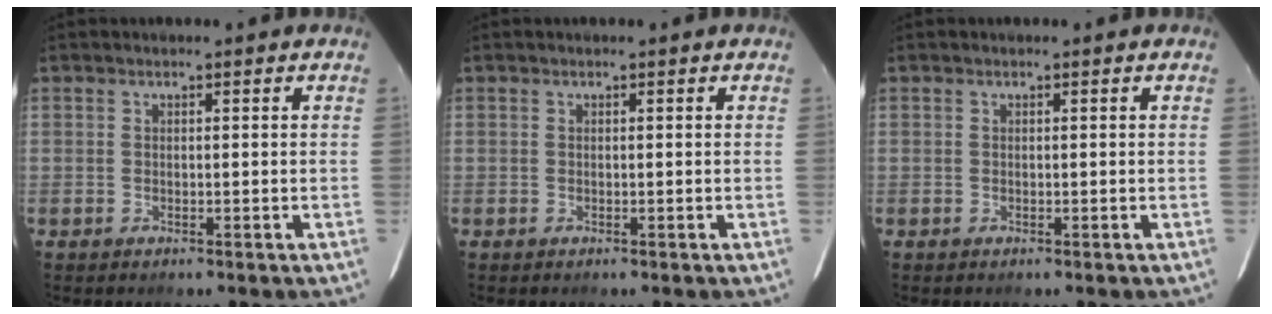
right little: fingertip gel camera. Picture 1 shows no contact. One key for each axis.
{"total": 0.0}
{"total": 0.0}